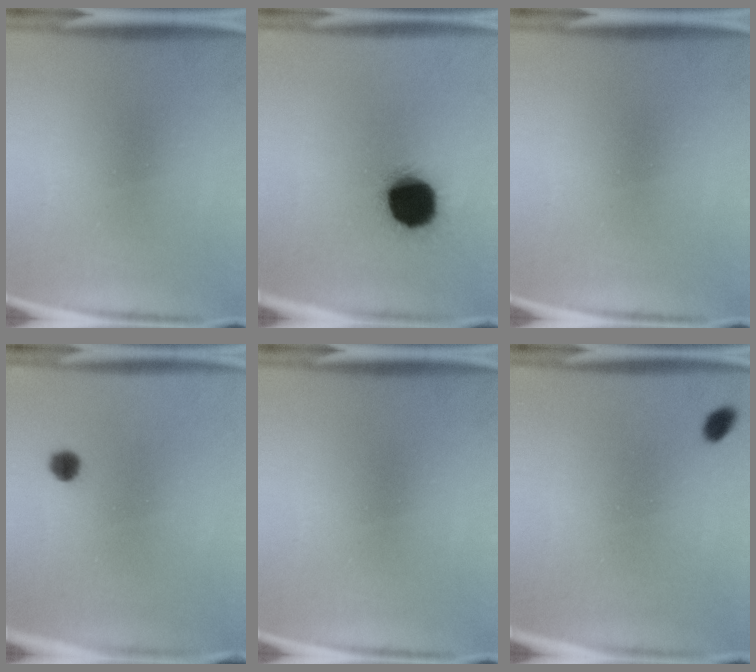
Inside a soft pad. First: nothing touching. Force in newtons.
{"total": 17.8}
{"total": 0.0}
{"total": 2.3}
{"total": 0.0}
{"total": 1.9}